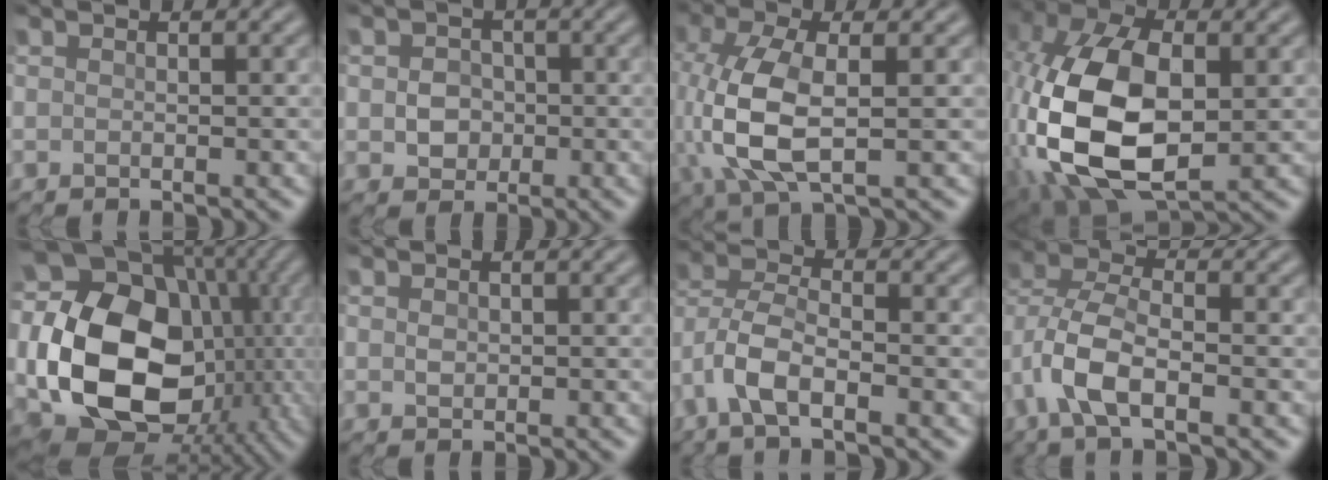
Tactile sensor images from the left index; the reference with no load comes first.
{"total": 2.7, "force": [-0.2, 2.3, 1.5], "torque": [-0.016, 0.004, -0.013]}
{"total": 7.7, "force": [-0.6, 3.4, 6.9], "torque": [-0.176, 0.002, -0.009]}
{"total": 13.2, "force": [-1.3, 7.5, 10.7], "torque": [-0.254, -0.002, -0.026]}
{"total": 19.6, "force": [-0.6, 14.7, 13.0], "torque": [-0.256, -0.030, 0.009]}
{"total": 1.1, "force": [0.3, 0.7, 0.7], "torque": [-0.014, 0.011, 0.003]}
{"total": 4.3, "force": [-2.4, 1.4, 3.3], "torque": [-0.078, 0.009, -0.055]}
{"total": 5.0, "force": [-2.1, 2.1, 4.0], "torque": [-0.092, 0.007, -0.046]}